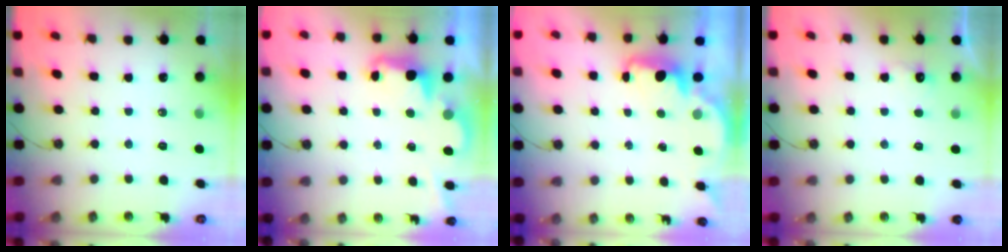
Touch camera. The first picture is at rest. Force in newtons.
{"total": 2.6, "press": 2.5, "slide": 0.6}
{"total": 1.8, "press": 1.6, "slide": 0.7}
{"total": 7.3, "press": 7.2, "slide": 1.3}